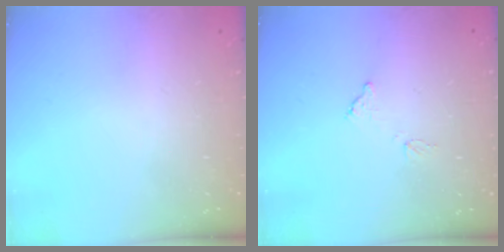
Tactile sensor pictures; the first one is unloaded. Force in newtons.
{"total": 6.9, "press": 6.9, "slide": 0.3}